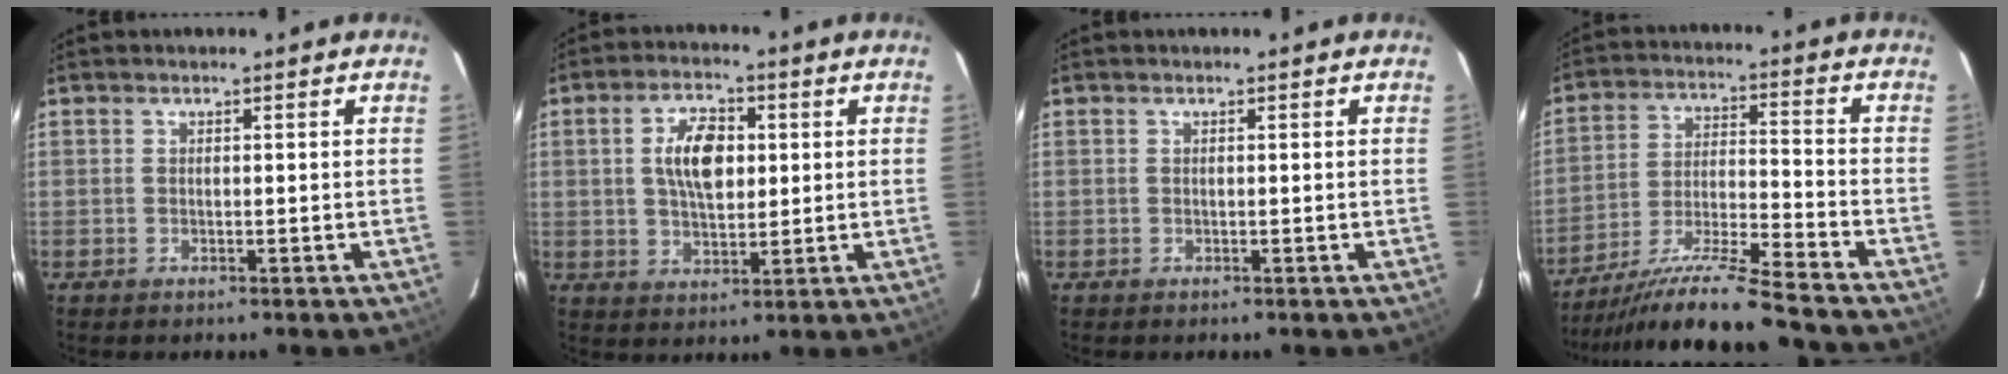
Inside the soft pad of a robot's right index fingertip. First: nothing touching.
{"total": 8.5, "force": [1.6, 4.6, 7.0], "torque": [-0.127, 0.014, 0.032]}
{"total": 0.0}
{"total": 16.8, "force": [-14.8, -0.7, 7.9], "torque": [-0.158, -0.029, -0.253]}